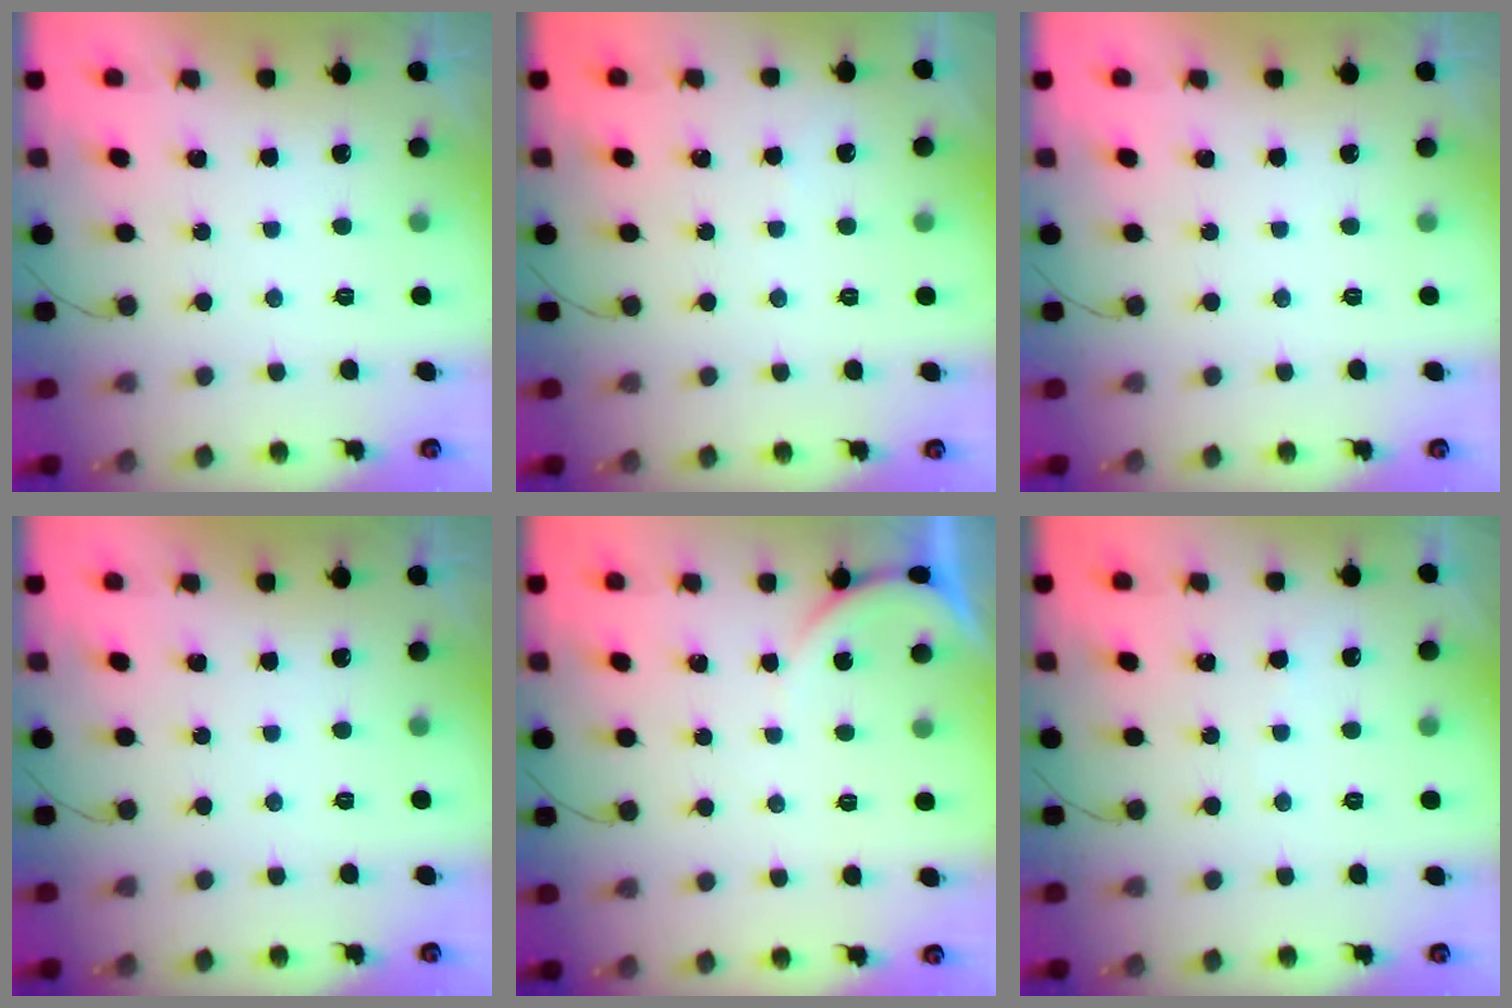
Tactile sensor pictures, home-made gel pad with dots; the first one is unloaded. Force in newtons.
{"total": 2.1, "press": 2.1, "slide": 0.3}
{"total": 0.0}
{"total": 0.0}
{"total": 1.6, "press": 1.6, "slide": 0.4}
{"total": 2.5, "press": 2.5, "slide": 0.3}